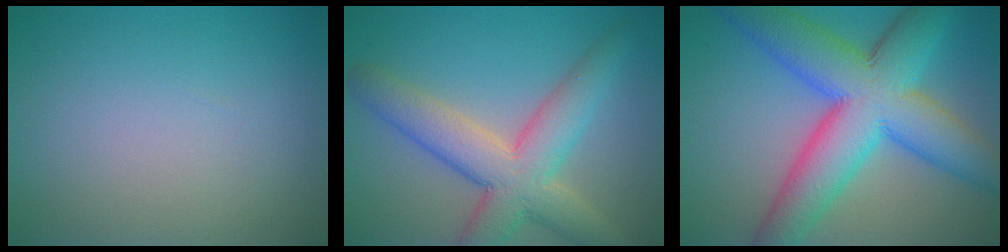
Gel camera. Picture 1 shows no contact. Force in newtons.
{"total": 7.5, "press": 7.5, "slide": 0.6}
{"total": 11.9, "press": 11.9, "slide": 0.3}